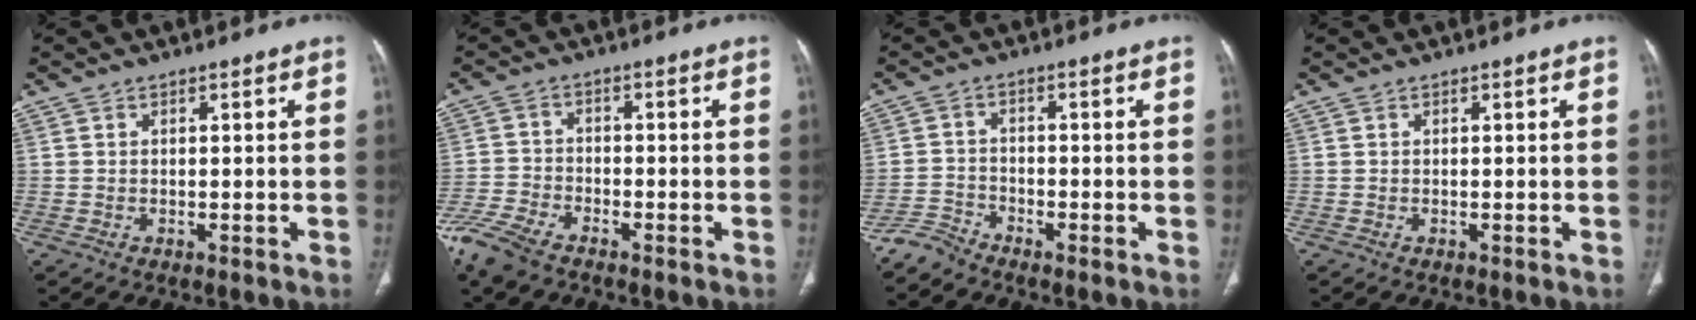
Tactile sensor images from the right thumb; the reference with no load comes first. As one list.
[{"total": 8.0, "force": [-5.9, 3.3, 4.3], "torque": [-0.108, 0.002, -0.121]}, {"total": 3.3, "force": [-3.2, 0.6, -0.1], "torque": [0.004, 0.003, -0.071]}, {"total": 0.0}]